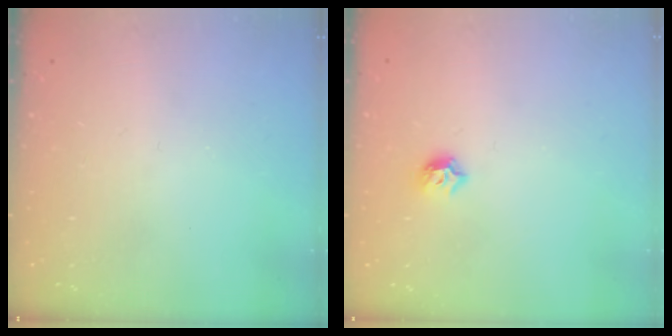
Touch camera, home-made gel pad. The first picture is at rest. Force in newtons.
{"total": 5.6, "press": 5.6, "slide": 0.8}